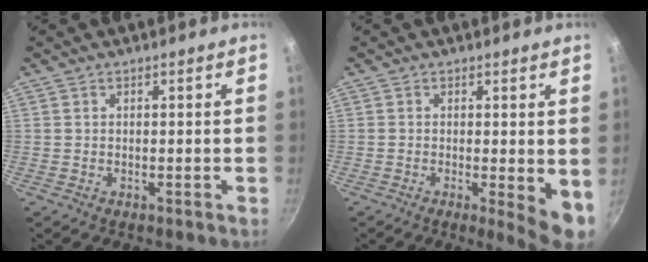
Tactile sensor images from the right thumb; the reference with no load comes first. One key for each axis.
{"total": 6.2, "fx": -0.4, "fy": 1.6, "fz": 5.9, "tx": -0.073, "ty": -0.012, "tz": -0.004}